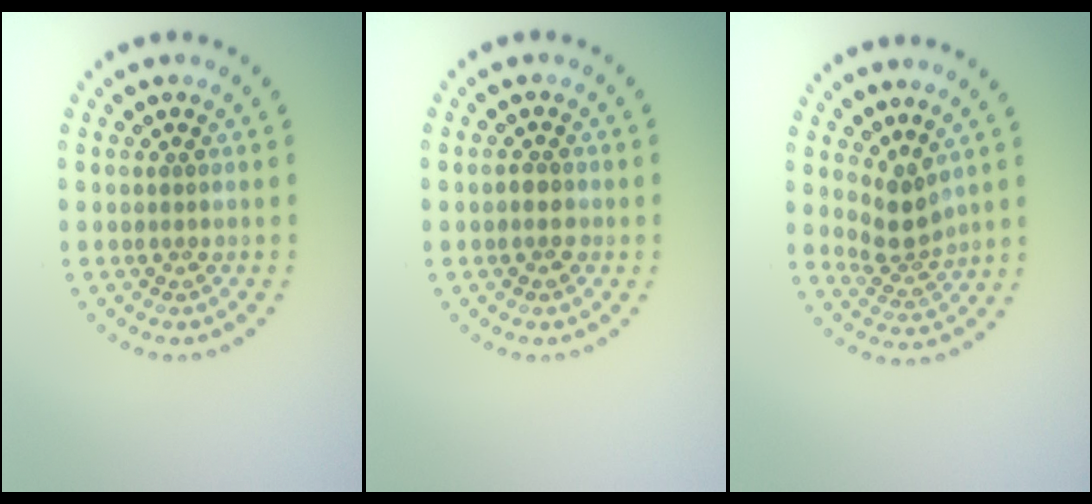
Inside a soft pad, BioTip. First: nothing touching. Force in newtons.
{"total": 1.5, "press": 1.3, "slide": 0.6}
{"total": 2.5, "press": 1.8, "slide": 1.8}